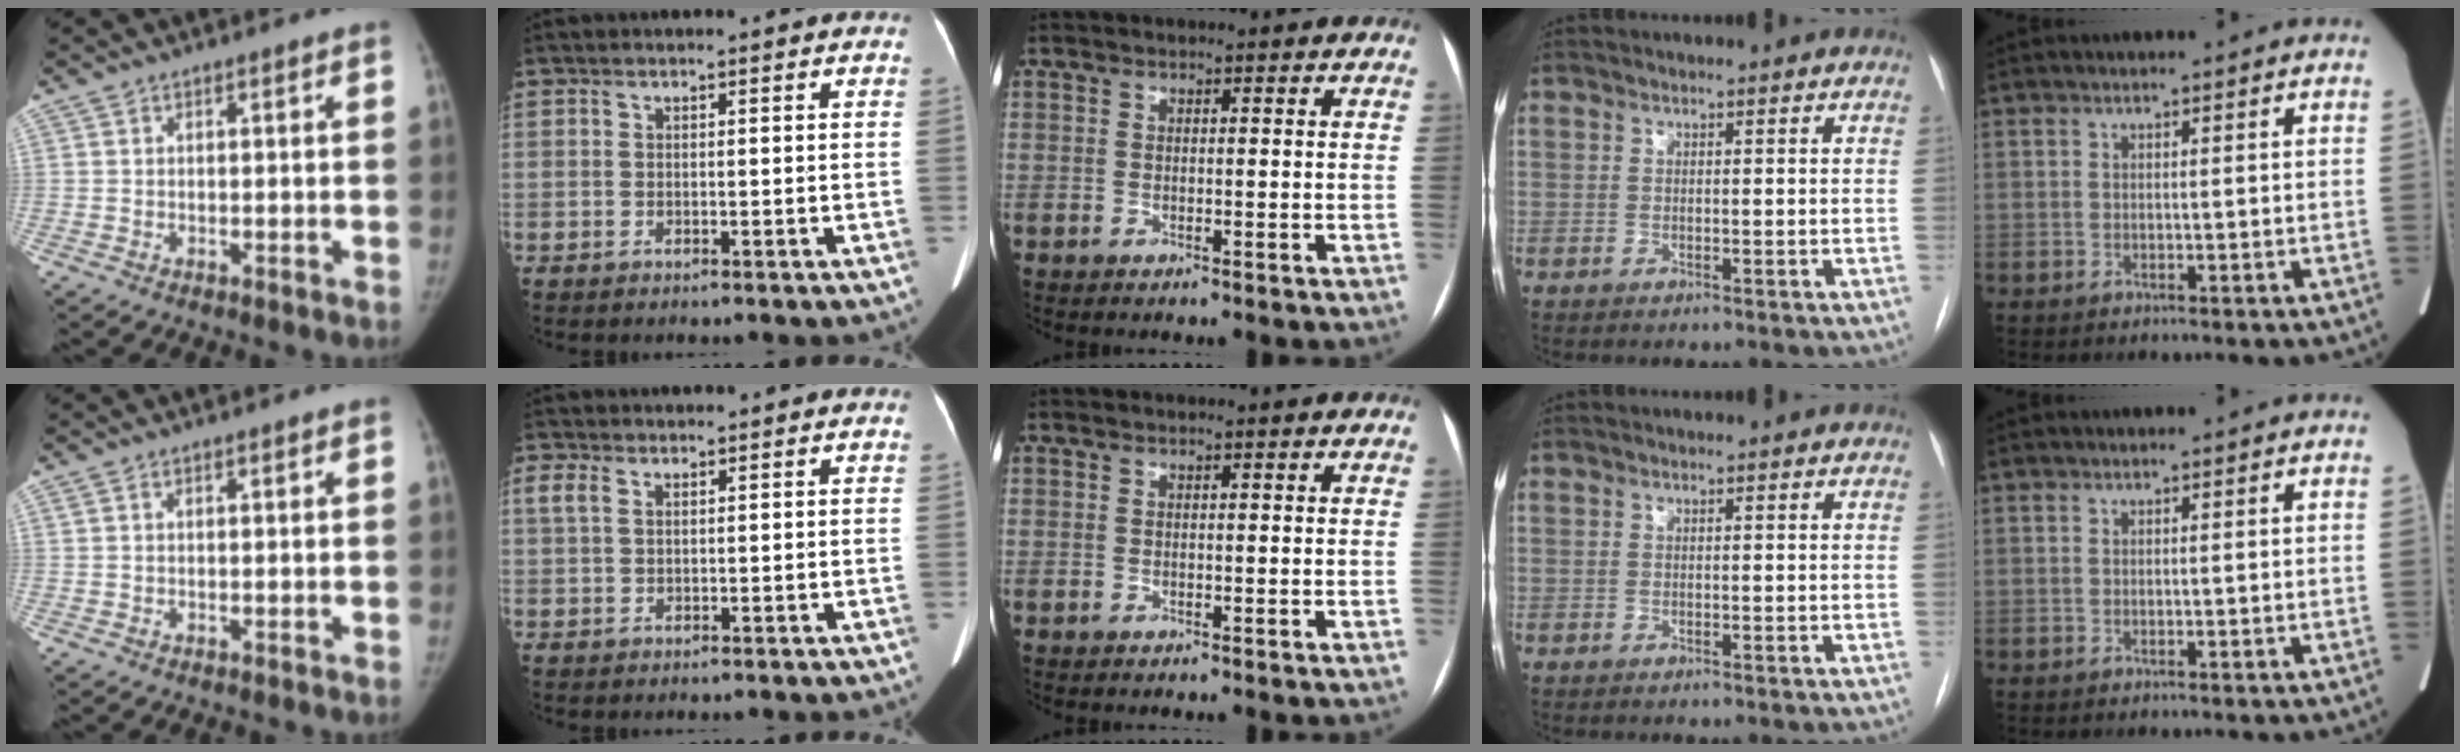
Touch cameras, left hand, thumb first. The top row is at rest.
{"thumb": {"total": 0.5, "force": [0.2, 0.3, 0.4], "torque": [-0.006, 0.010, 0.006]}, "index": {"total": 2.2, "force": [1.0, 1.2, 1.5], "torque": [-0.044, 0.021, 0.026]}}